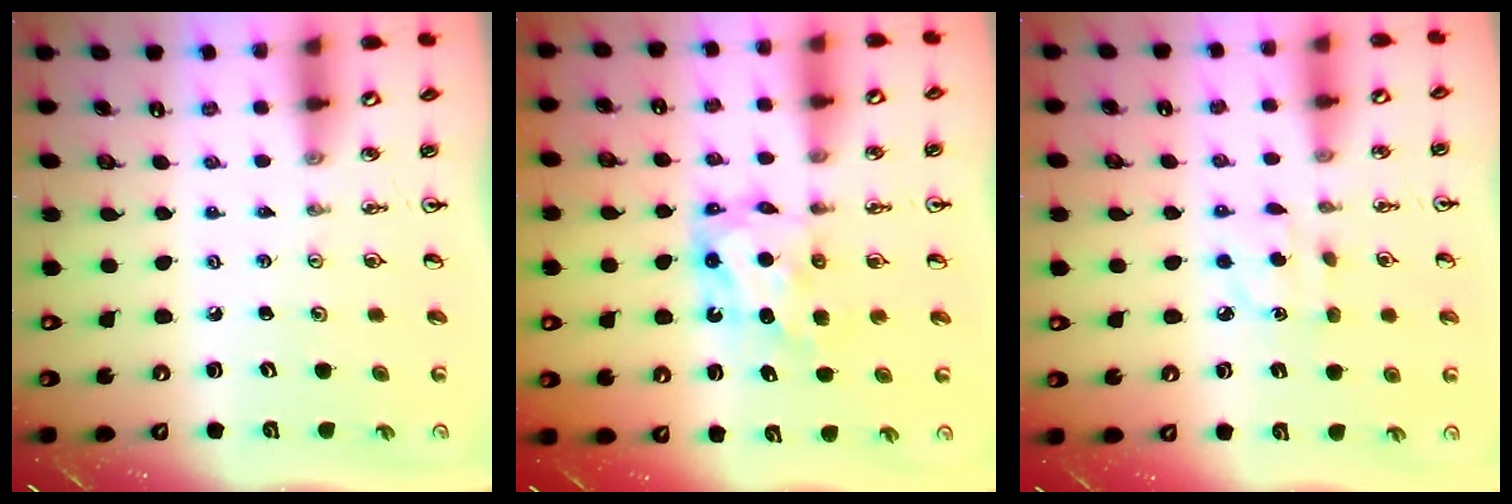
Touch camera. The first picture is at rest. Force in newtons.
{"total": 7.2, "press": 7.1, "slide": 0.5}
{"total": 6.4, "press": 6.4, "slide": 0.5}